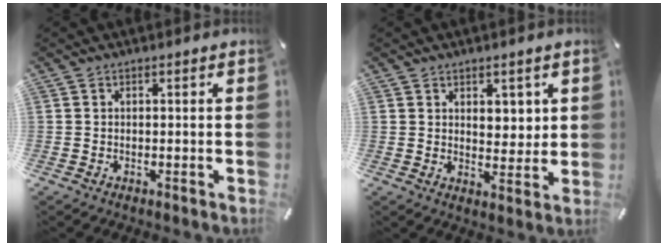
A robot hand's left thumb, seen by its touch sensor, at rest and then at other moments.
{"total": 4.7, "force": [2.5, 3.4, 2.0], "torque": [-0.010, -0.013, 0.038]}